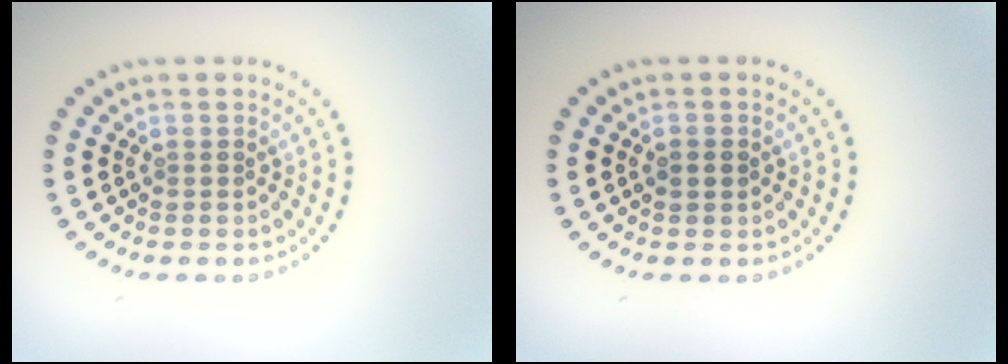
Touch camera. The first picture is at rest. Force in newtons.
{"total": 1.4, "press": 1.4, "slide": 0.1}